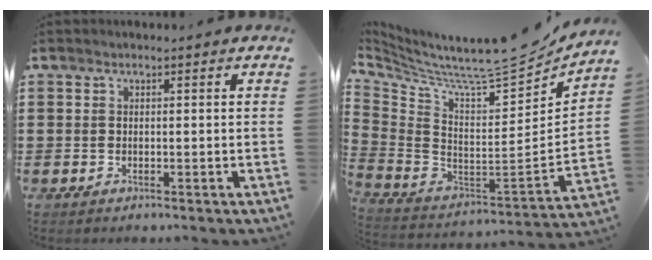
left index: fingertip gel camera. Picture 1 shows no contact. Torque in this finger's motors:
{"motor_torque": [1.07, -1.07, 0.11, 0.05]}